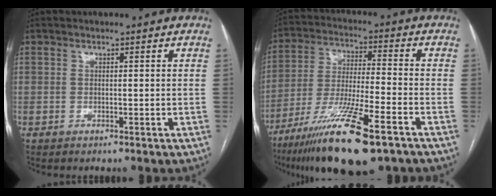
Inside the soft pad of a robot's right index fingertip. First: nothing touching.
{"total": 17.3, "force": [-10.8, 2.0, 13.5], "torque": [-0.247, -0.043, -0.191]}